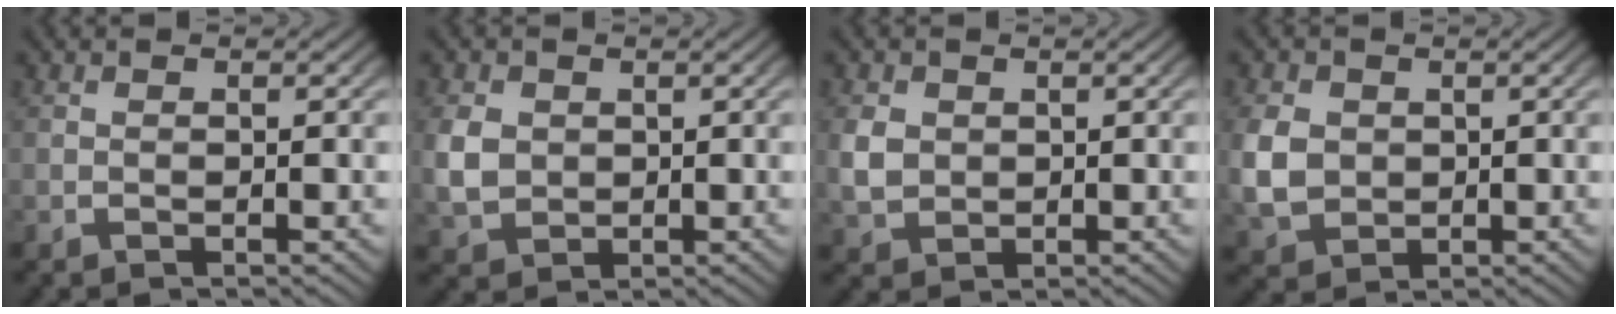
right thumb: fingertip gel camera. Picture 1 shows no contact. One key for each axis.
{"total": 3.8, "fx": 0.4, "fy": 3.2, "fz": 2.0, "tx": -0.055, "ty": -0.012, "tz": 0.021}
{"total": 2.9, "fx": 0.4, "fy": 2.5, "fz": 1.4, "tx": -0.037, "ty": -0.008, "tz": 0.021}
{"total": 5.0, "fx": 0.1, "fy": 4.2, "fz": 2.7, "tx": -0.080, "ty": -0.021, "tz": 0.020}